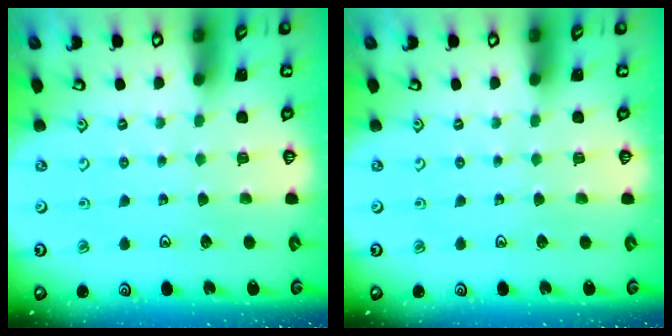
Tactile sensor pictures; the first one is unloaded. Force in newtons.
{"total": 0.0}